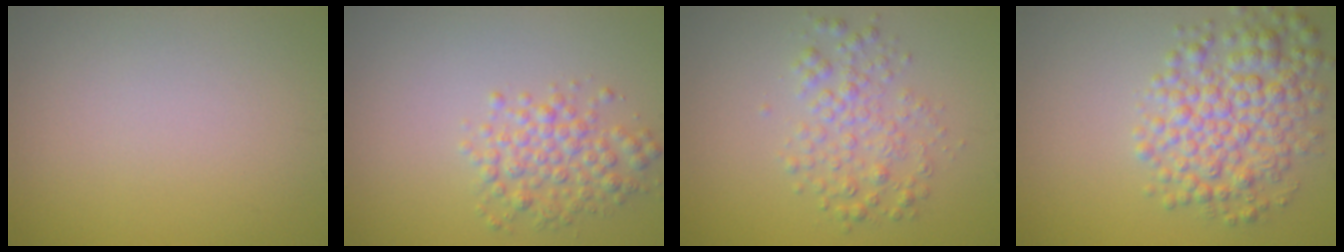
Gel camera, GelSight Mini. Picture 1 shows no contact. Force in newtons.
{"total": 3.1, "press": 3.1, "slide": 0.0}
{"total": 3.0, "press": 3.0, "slide": 0.1}
{"total": 6.0, "press": 6.0, "slide": 0.0}